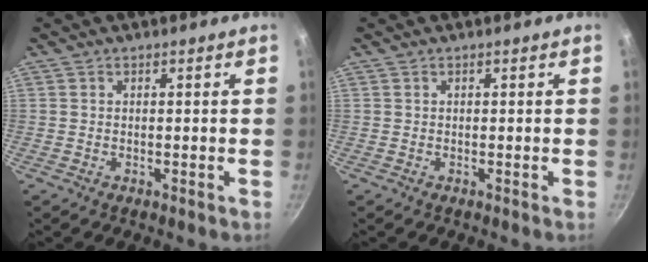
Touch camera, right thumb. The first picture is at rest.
{"total": 0.0}